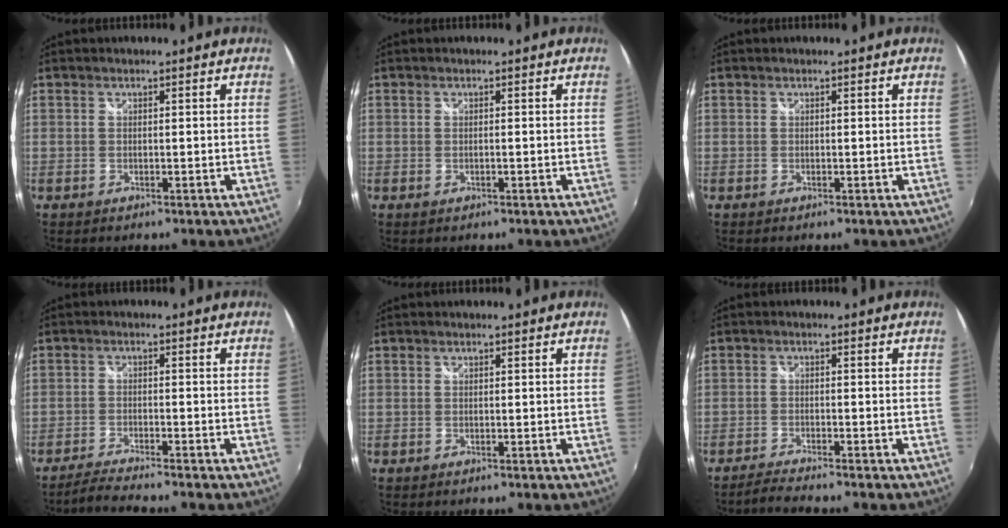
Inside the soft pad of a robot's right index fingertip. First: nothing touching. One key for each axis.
{"total": 0.6, "fx": -0.2, "fy": 0.2, "fz": 0.5, "tx": -0.009, "ty": 0.000, "tz": -0.003}
{"total": 0.0}
{"total": 4.2, "fx": -3.8, "fy": -0.8, "fz": 1.4, "tx": -0.049, "ty": -0.009, "tz": -0.076}
{"total": 0.0}
{"total": 2.9, "fx": -2.7, "fy": -0.7, "fz": 0.9, "tx": -0.035, "ty": -0.006, "tz": -0.055}